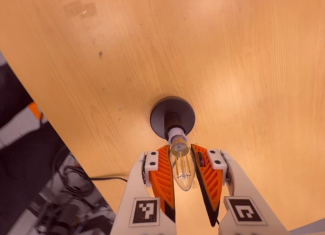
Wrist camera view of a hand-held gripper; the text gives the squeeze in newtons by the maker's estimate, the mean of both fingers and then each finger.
{"total": 15.0, "left": 14.1, "right": 15.8}